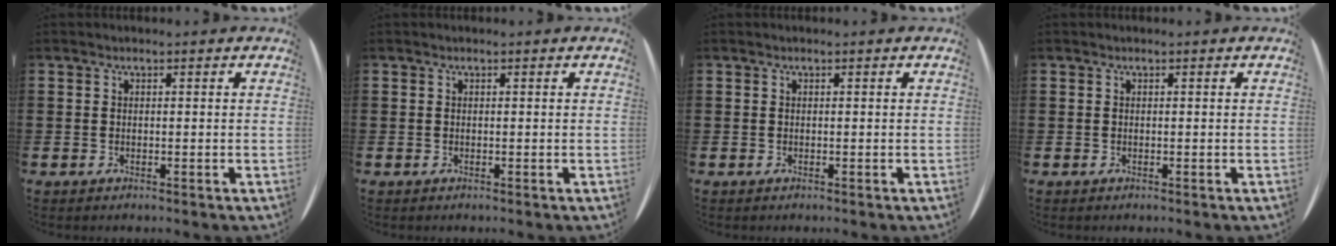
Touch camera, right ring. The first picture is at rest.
{"total": 0.0}
{"total": 0.0}
{"total": 0.0}